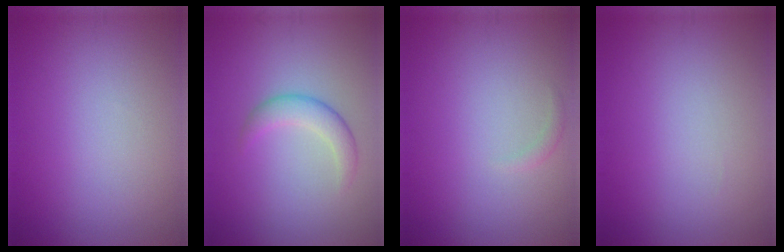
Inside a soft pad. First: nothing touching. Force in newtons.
{"total": 2.5, "press": 2.5, "slide": 0.0}
{"total": 0.6, "press": 0.6, "slide": 0.1}
{"total": 0.0}